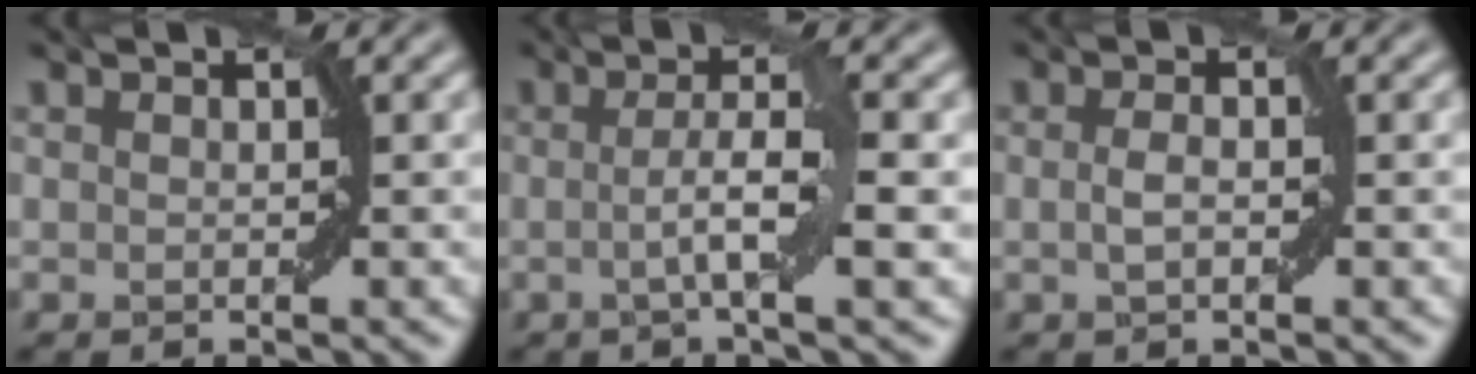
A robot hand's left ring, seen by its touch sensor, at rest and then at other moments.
{"total": 4.4, "force": [-0.1, 0.6, 4.4], "torque": [-0.074, 0.000, -0.004]}
{"total": 1.4, "force": [-0.1, 0.5, 1.3], "torque": [-0.030, 0.003, -0.002]}